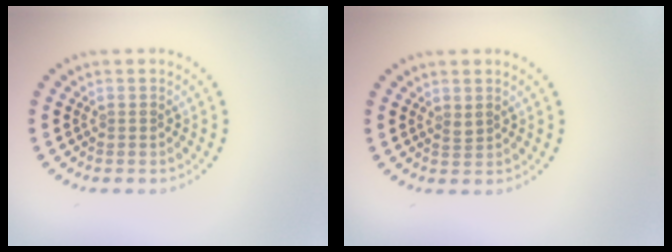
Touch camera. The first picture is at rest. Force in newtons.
{"total": 0.6, "press": 0.5, "slide": 0.3}